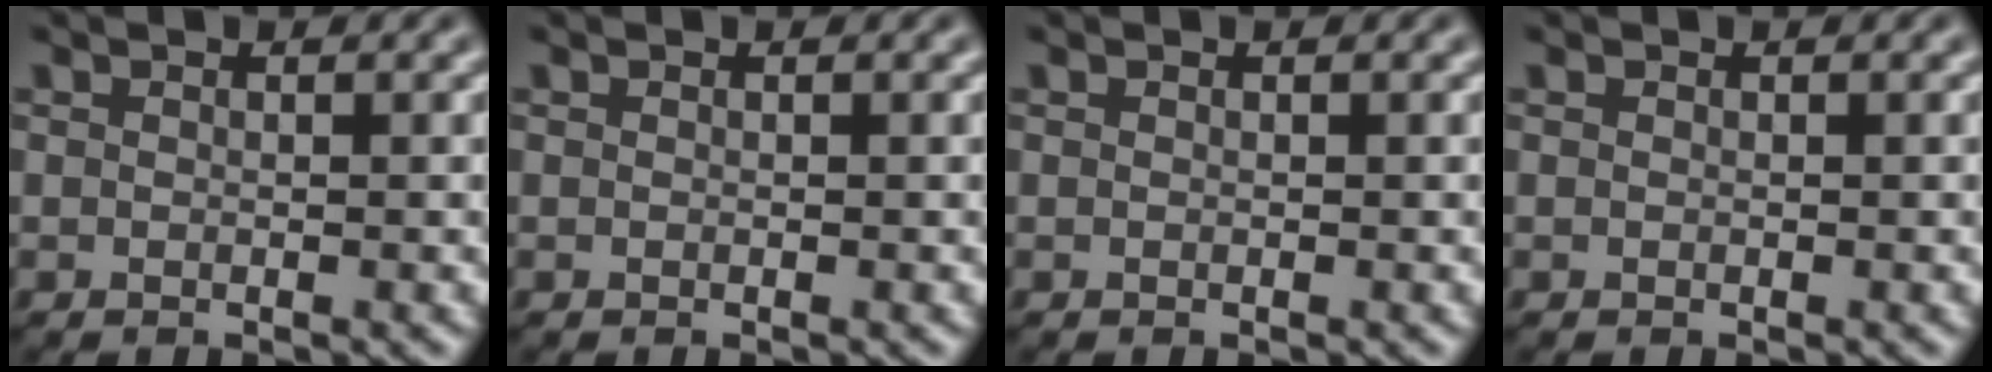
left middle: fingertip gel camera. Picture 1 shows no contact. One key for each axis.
{"total": 0.0}
{"total": 0.0}
{"total": 0.0}